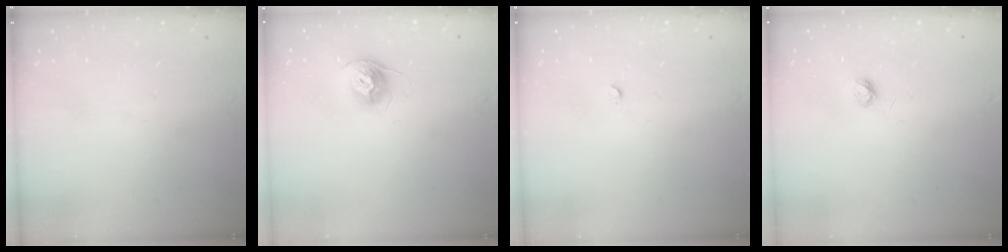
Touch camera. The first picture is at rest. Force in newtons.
{"total": 10.5, "press": 10.4, "slide": 0.8}
{"total": 2.4, "press": 2.4, "slide": 0.3}
{"total": 3.9, "press": 3.8, "slide": 0.5}